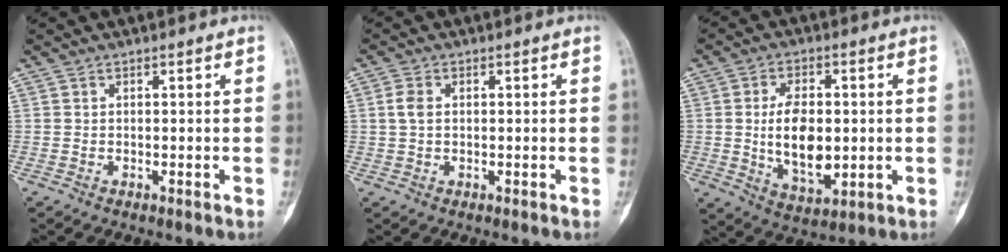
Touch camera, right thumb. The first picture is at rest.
{"total": 2.9, "force": [0.5, 1.9, 2.1], "torque": [-0.045, 0.004, 0.008]}
{"total": 11.9, "force": [-0.1, 6.7, 9.8], "torque": [-0.148, -0.011, 0.008]}